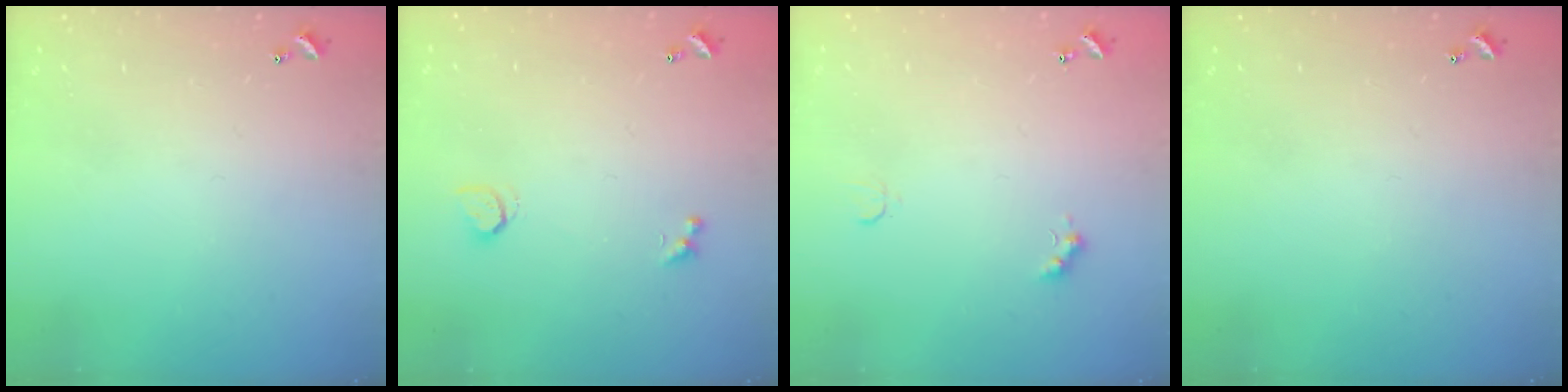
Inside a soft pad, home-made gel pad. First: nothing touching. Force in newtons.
{"total": 1.3, "press": 1.2, "slide": 0.4}
{"total": 2.4, "press": 2.3, "slide": 0.5}
{"total": 0.0}